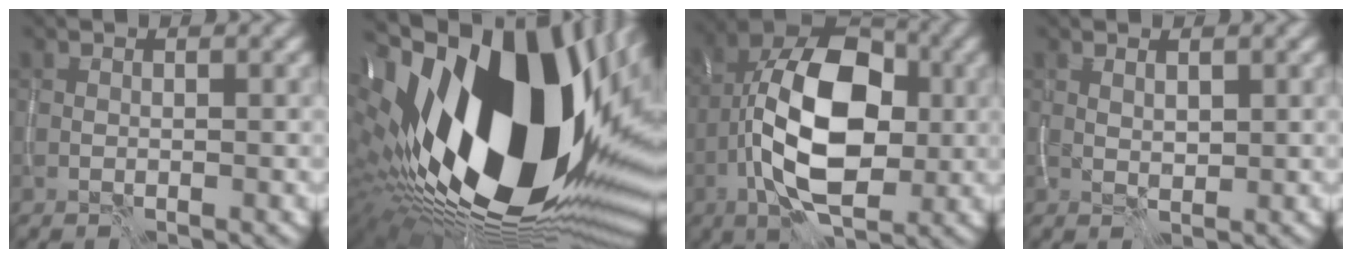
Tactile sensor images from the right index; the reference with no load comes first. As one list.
[{"total": 23.0, "force": [0.1, 11.2, 20.1], "torque": [-0.374, -0.047, -0.001]}, {"total": 12.9, "force": [-1.6, 6.9, 10.8], "torque": [-0.181, 0.023, -0.038]}, {"total": 1.4, "force": [0.6, 0.5, 1.1], "torque": [-0.022, -0.004, 0.014]}]